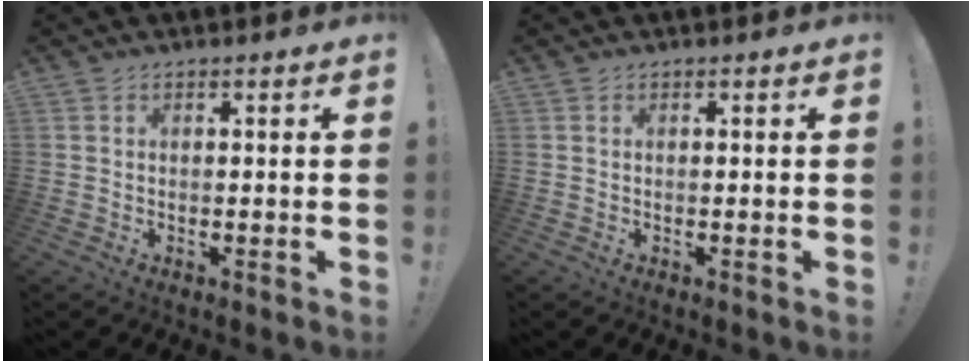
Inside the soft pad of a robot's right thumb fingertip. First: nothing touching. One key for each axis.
{"total": 0.0}